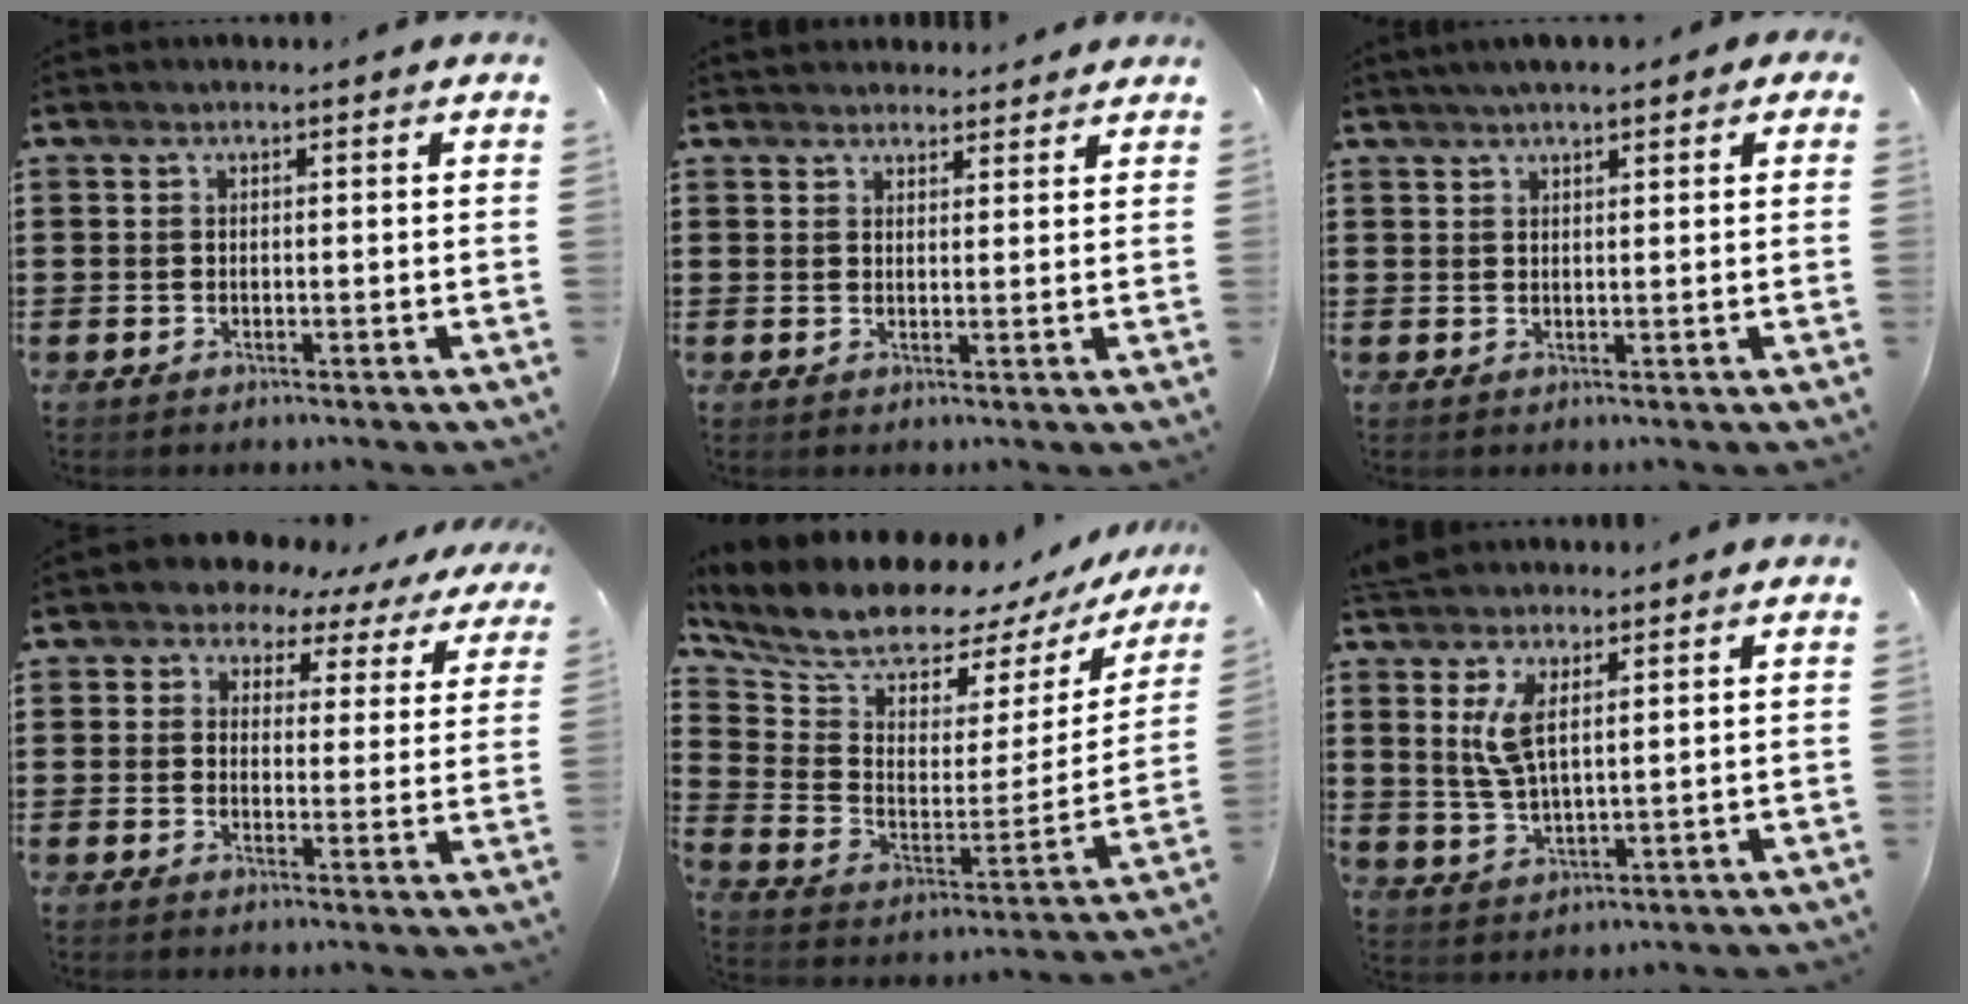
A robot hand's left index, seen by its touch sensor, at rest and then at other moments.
{"total": 2.5, "force": [2.4, 0.7, -0.2], "torque": [-0.003, -0.004, 0.047]}
{"total": 2.5, "force": [1.8, 0.6, 1.6], "torque": [-0.036, 0.006, 0.032]}
{"total": 4.0, "force": [3.4, 2.0, 0.7], "torque": [-0.032, -0.020, 0.053]}
{"total": 9.4, "force": [8.3, 2.6, 3.5], "torque": [-0.106, -0.069, 0.146]}
{"total": 6.7, "force": [3.2, 2.7, 5.2], "torque": [-0.126, -0.001, 0.052]}